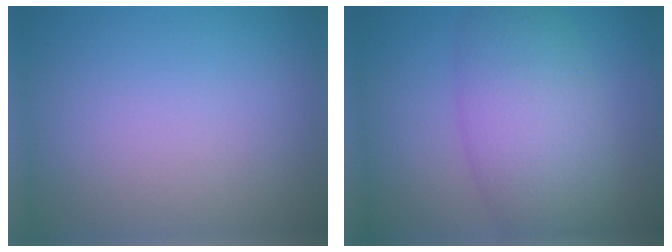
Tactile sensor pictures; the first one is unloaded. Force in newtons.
{"total": 7.5, "press": 7.5, "slide": 0.2}